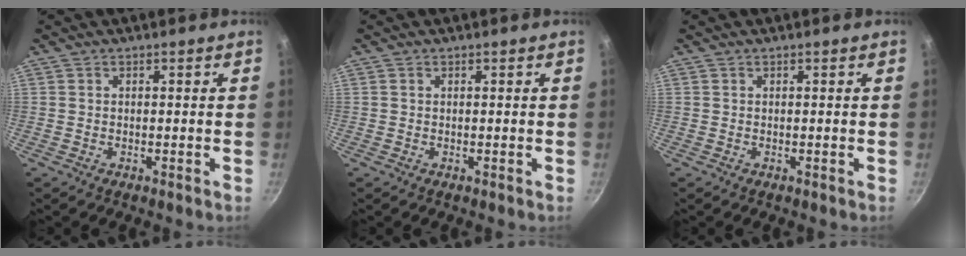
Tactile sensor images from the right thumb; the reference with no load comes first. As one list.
[{"total": 0.0}, {"total": 0.0}]